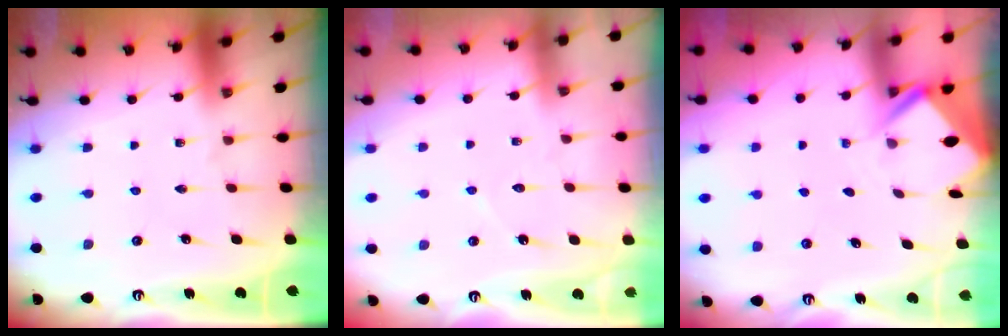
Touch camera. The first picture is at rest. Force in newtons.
{"total": 4.5, "press": 4.5, "slide": 0.4}
{"total": 2.4, "press": 2.4, "slide": 0.1}